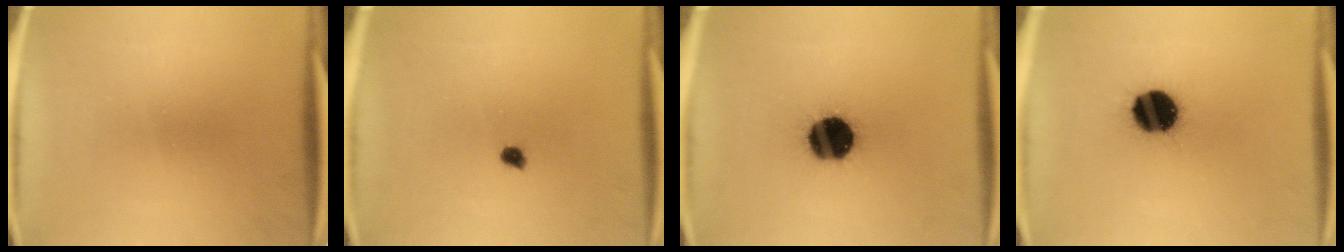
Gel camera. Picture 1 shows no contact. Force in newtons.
{"total": 1.4}
{"total": 16.3}
{"total": 13.6}